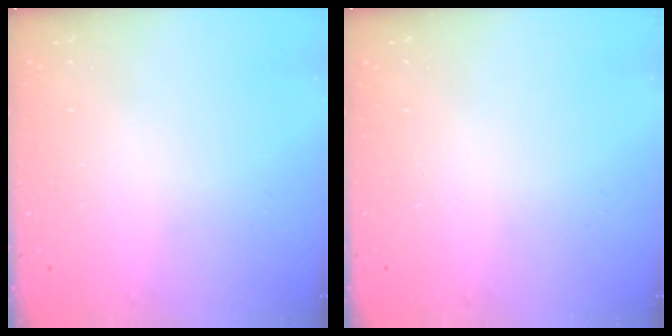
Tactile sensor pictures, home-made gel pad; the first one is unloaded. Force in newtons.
{"total": 0.0}